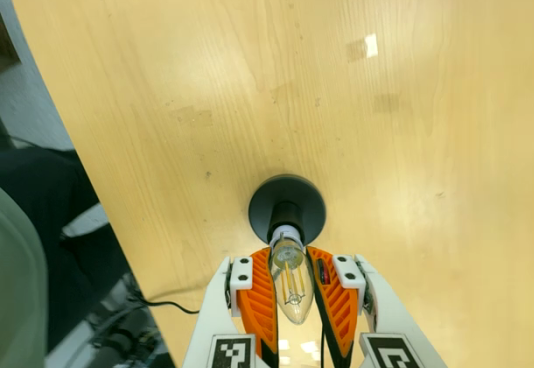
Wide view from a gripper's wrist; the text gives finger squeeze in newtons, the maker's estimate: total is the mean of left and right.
{"total": 20.3, "left": 20.1, "right": 20.5}